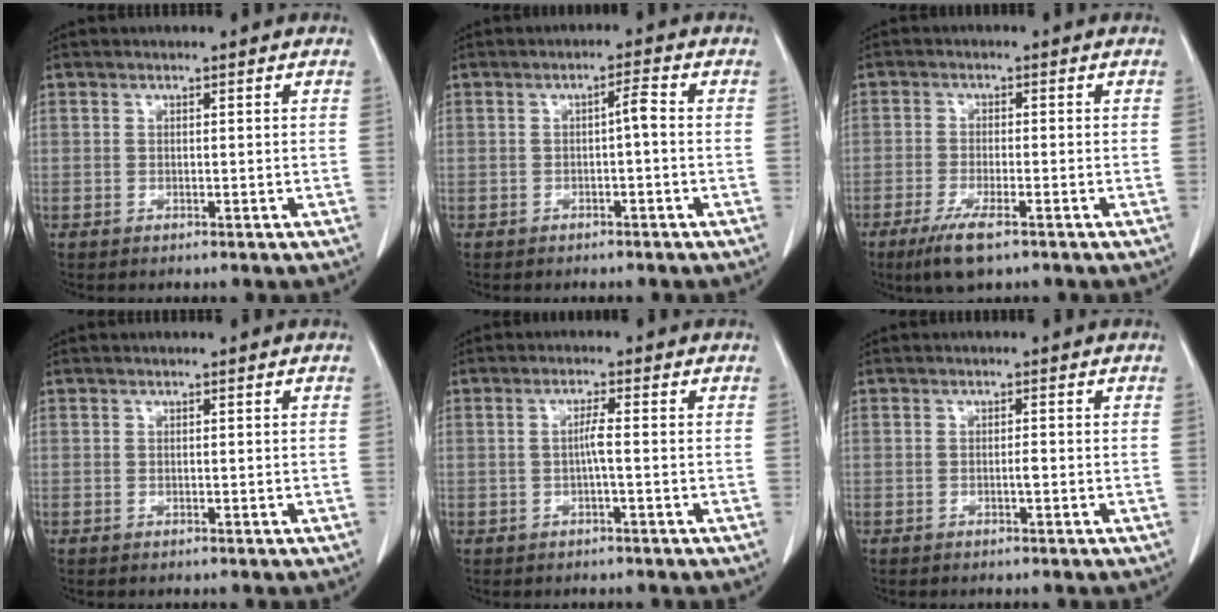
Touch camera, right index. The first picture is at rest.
{"total": 2.0, "force": [-0.3, 0.1, 2.0], "torque": [-0.029, 0.004, -0.005]}
{"total": 6.1, "force": [-3.9, 0.9, 4.6], "torque": [-0.092, -0.015, -0.066]}
{"total": 0.0}
{"total": 2.4, "force": [-0.2, -0.1, 2.4], "torque": [-0.043, 0.002, -0.003]}
{"total": 0.9, "force": [-0.2, 0.1, 0.8], "torque": [-0.015, 0.001, -0.004]}